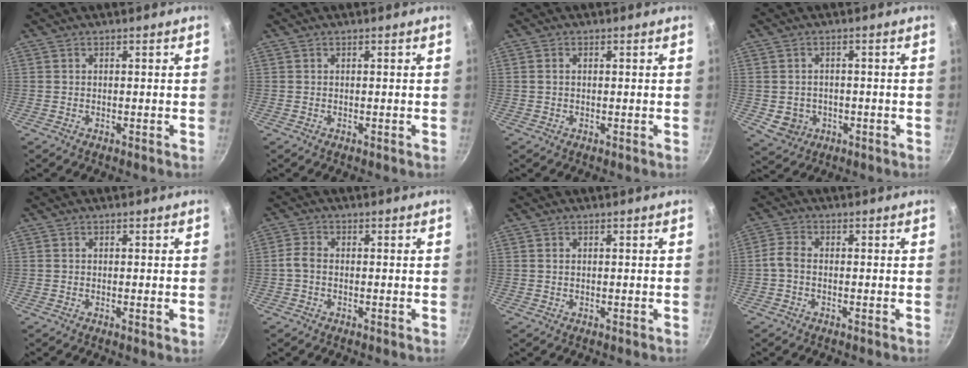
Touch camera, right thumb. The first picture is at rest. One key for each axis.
{"total": 0.0}
{"total": 1.3, "fx": 0.2, "fy": 1.0, "fz": 0.9, "tx": -0.017, "ty": 0.005, "tz": 0.002}
{"total": 5.0, "fx": -1.2, "fy": 4.4, "fz": 2.1, "tx": -0.023, "ty": 0.013, "tz": -0.001}
{"total": 0.8, "fx": -0.1, "fy": 0.1, "fz": 0.8, "tx": -0.013, "ty": -0.002, "tz": -0.005}
{"total": 2.6, "fx": -0.7, "fy": 1.7, "fz": 1.8, "tx": -0.043, "ty": 0.013, "tz": -0.020}
{"total": 0.5, "fx": 0.2, "fy": 0.4, "fz": 0.4, "tx": -0.008, "ty": 0.001, "tz": 0.003}
{"total": 2.8, "fx": -1.0, "fy": 1.5, "fz": 2.1, "tx": -0.054, "ty": 0.013, "tz": -0.029}